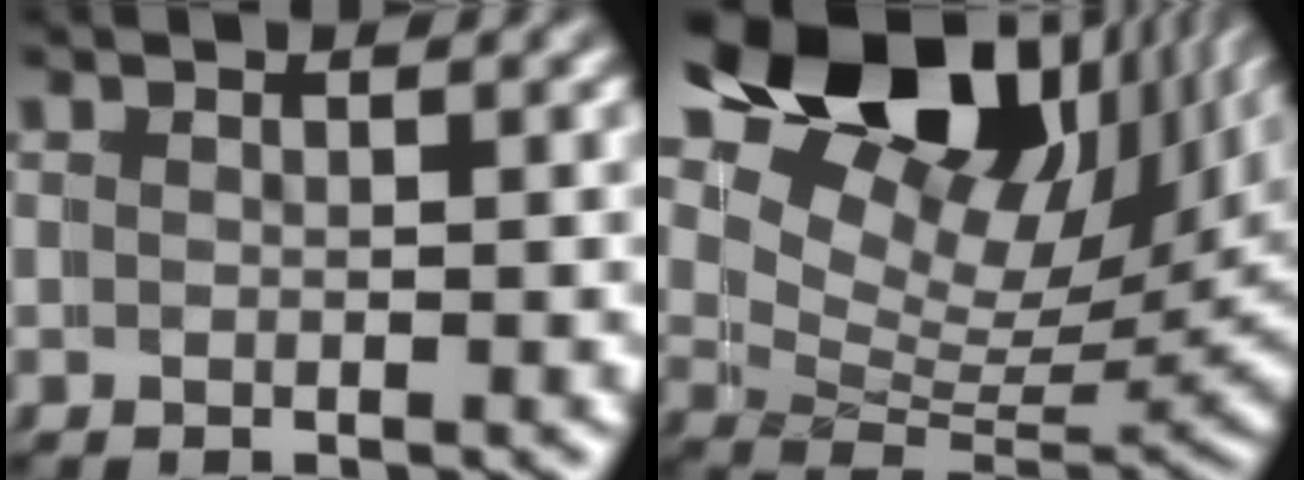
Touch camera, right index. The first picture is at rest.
{"total": 20.1, "force": [7.6, 13.0, 13.3], "torque": [-0.213, 0.023, 0.095]}